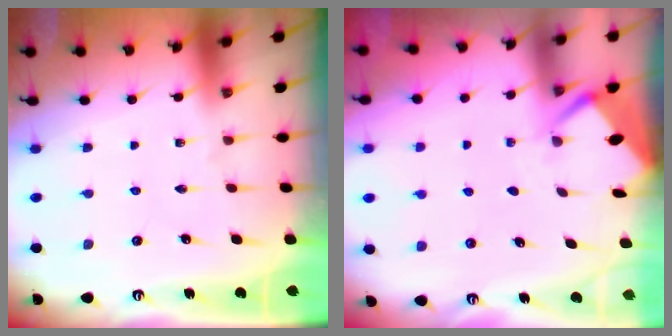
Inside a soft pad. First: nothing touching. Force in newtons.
{"total": 2.8, "press": 2.8, "slide": 0.3}